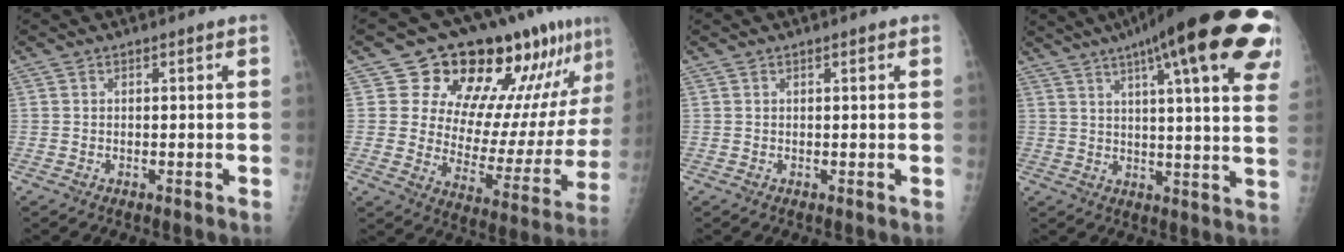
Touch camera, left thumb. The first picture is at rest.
{"total": 21.5, "force": [14.9, 9.7, 12.0], "torque": [-0.110, -0.077, 0.210]}
{"total": 0.7, "force": [0.4, 0.0, 0.6], "torque": [-0.010, 0.001, 0.006]}
{"total": 29.0, "force": [16.5, 5.6, 23.1], "torque": [-0.259, -0.008, 0.214]}